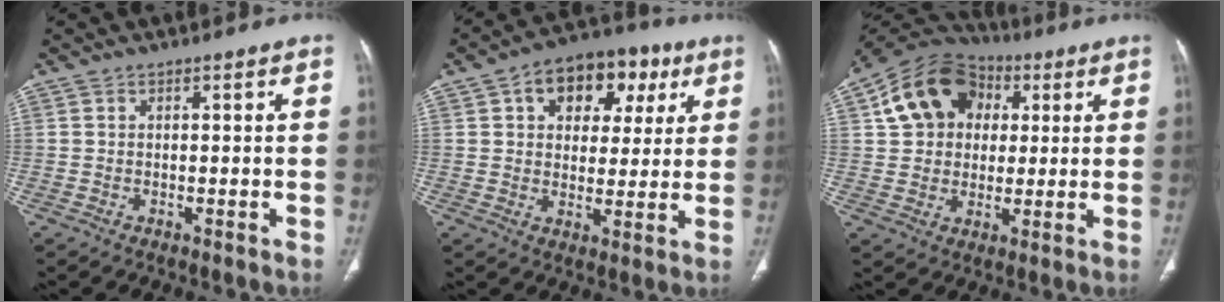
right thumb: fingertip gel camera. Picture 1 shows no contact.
{"total": 14.6, "force": [6.0, 9.8, 9.0], "torque": [-0.078, 0.006, 0.086]}
{"total": 15.3, "force": [4.1, 12.1, 8.3], "torque": [-0.123, 0.013, 0.063]}